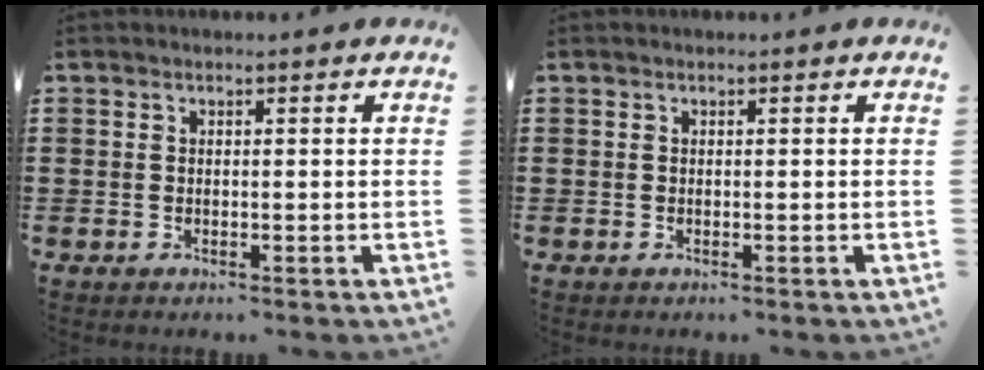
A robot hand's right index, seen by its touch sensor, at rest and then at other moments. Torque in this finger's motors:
{"motor_torque": [0.00, 0.00, 0.02, -0.01]}